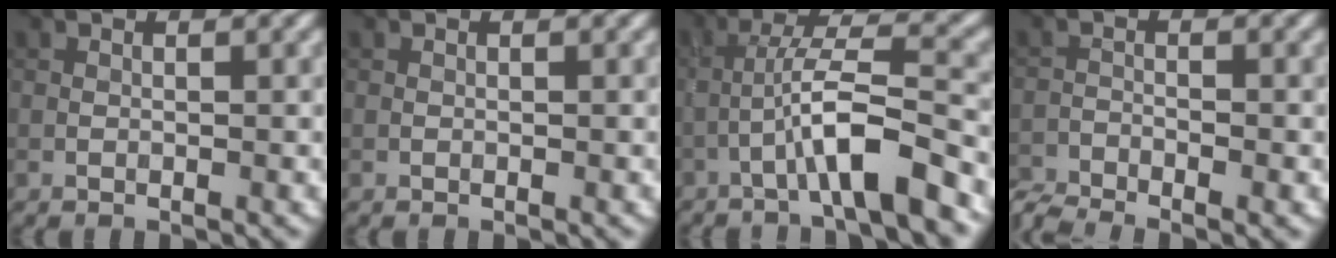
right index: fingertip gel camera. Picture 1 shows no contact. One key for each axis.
{"total": 0.0}
{"total": 6.3, "fx": -3.1, "fy": 0.5, "fz": 5.4, "tx": -0.096, "ty": 0.021, "tz": -0.056}
{"total": 4.2, "fx": -3.7, "fy": 0.6, "fz": 1.8, "tx": -0.042, "ty": -0.016, "tz": -0.076}